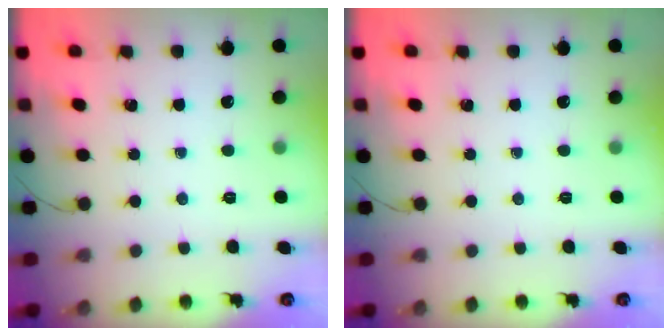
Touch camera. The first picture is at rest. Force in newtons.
{"total": 0.0}